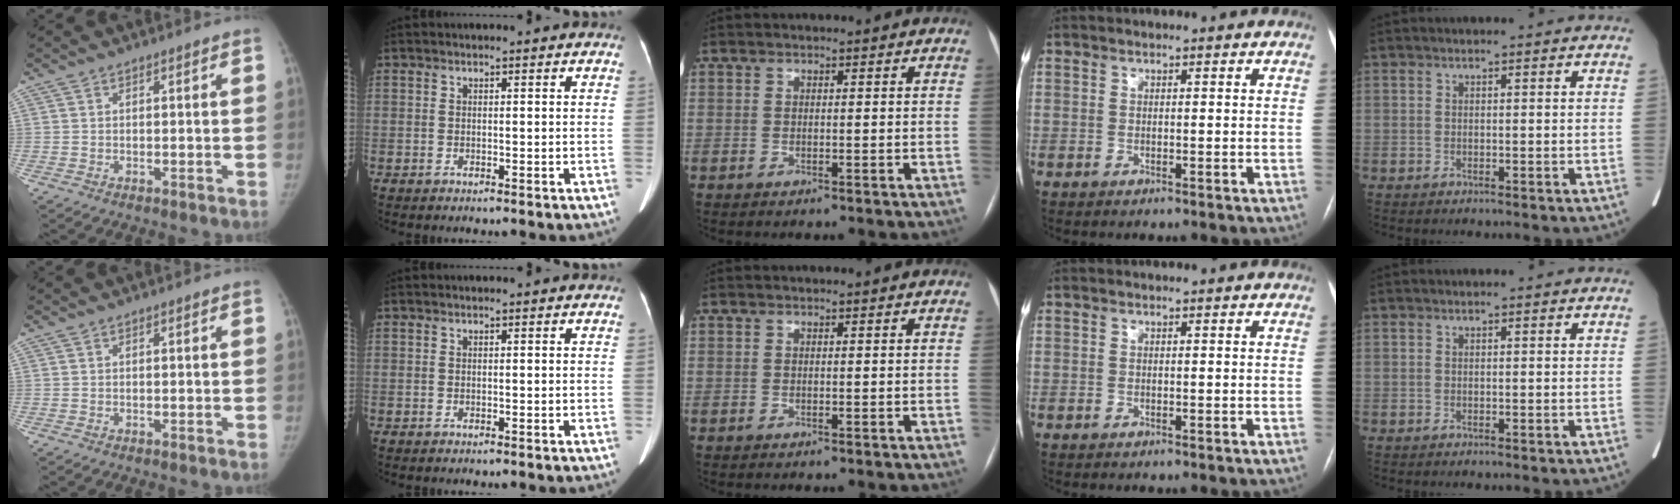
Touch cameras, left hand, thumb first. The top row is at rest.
{}